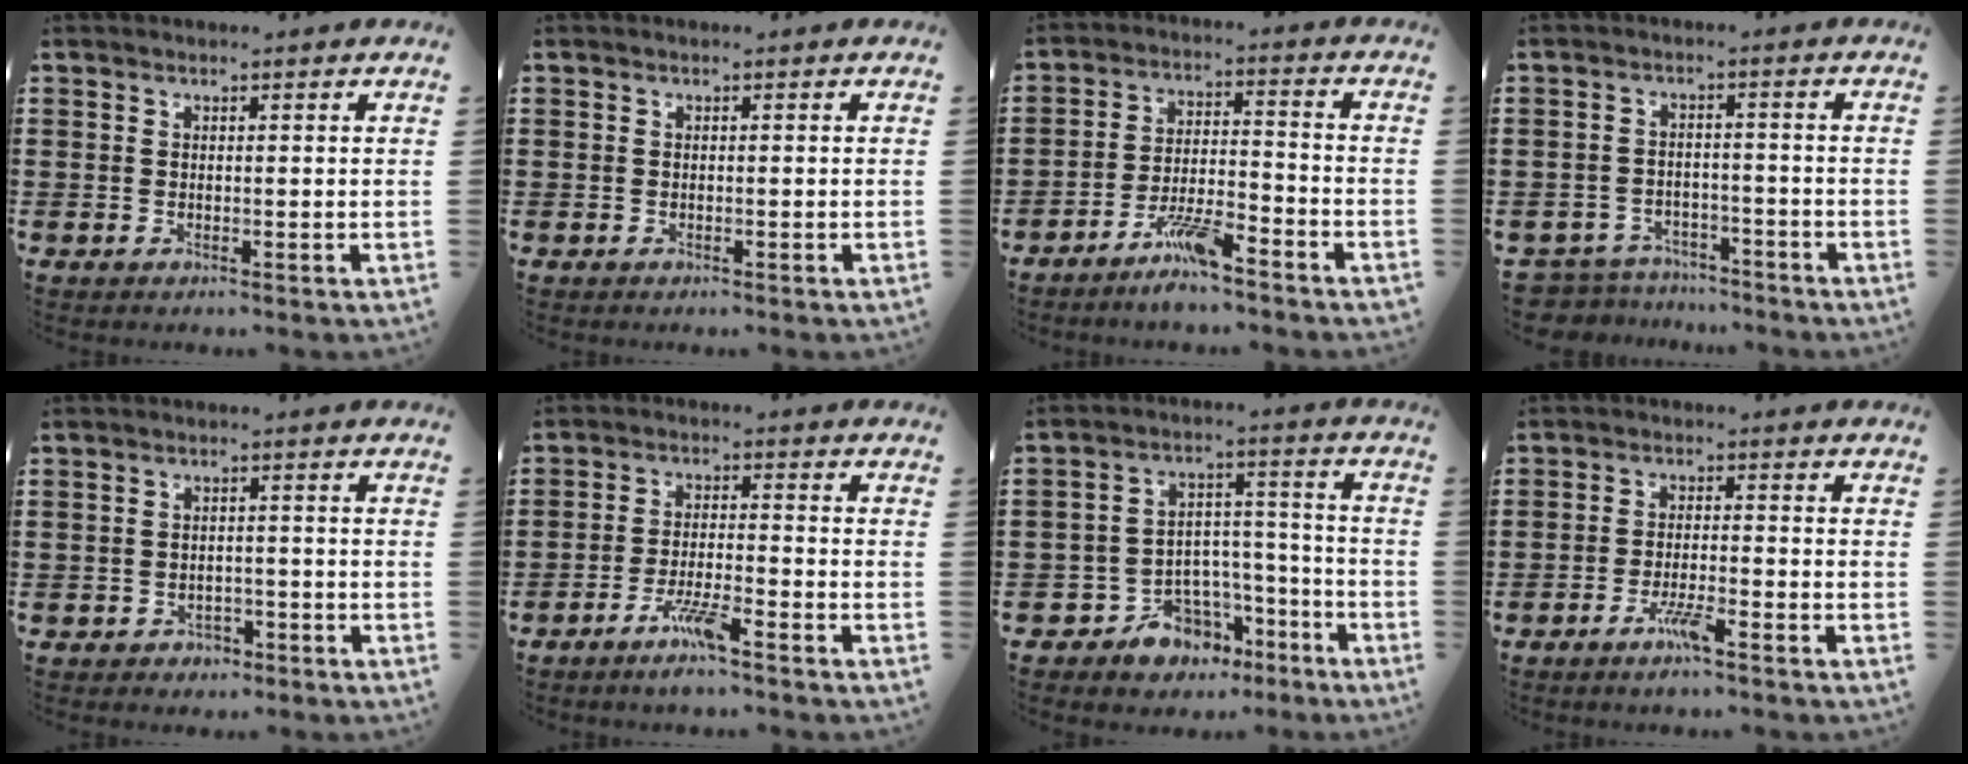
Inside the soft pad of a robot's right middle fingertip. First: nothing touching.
{"total": 0.5, "force": [-0.5, 0.3, 0.1], "torque": [-0.002, 0.000, -0.010]}
{"total": 6.9, "force": [-5.5, 0.8, 4.0], "torque": [-0.098, -0.009, -0.110]}
{"total": 4.6, "force": [-4.5, 0.8, -0.1], "torque": [-0.017, 0.002, -0.101]}
{"total": 1.9, "force": [-1.6, 1.0, 0.0], "torque": [-0.009, 0.001, -0.036]}
{"total": 5.3, "force": [-3.7, 0.4, 3.8], "torque": [-0.083, -0.009, -0.068]}
{"total": 6.8, "force": [-5.5, 4.0, 0.4], "torque": [-0.013, 0.023, -0.104]}
{"total": 4.0, "force": [-2.6, 0.3, 3.0], "torque": [-0.065, -0.006, -0.049]}